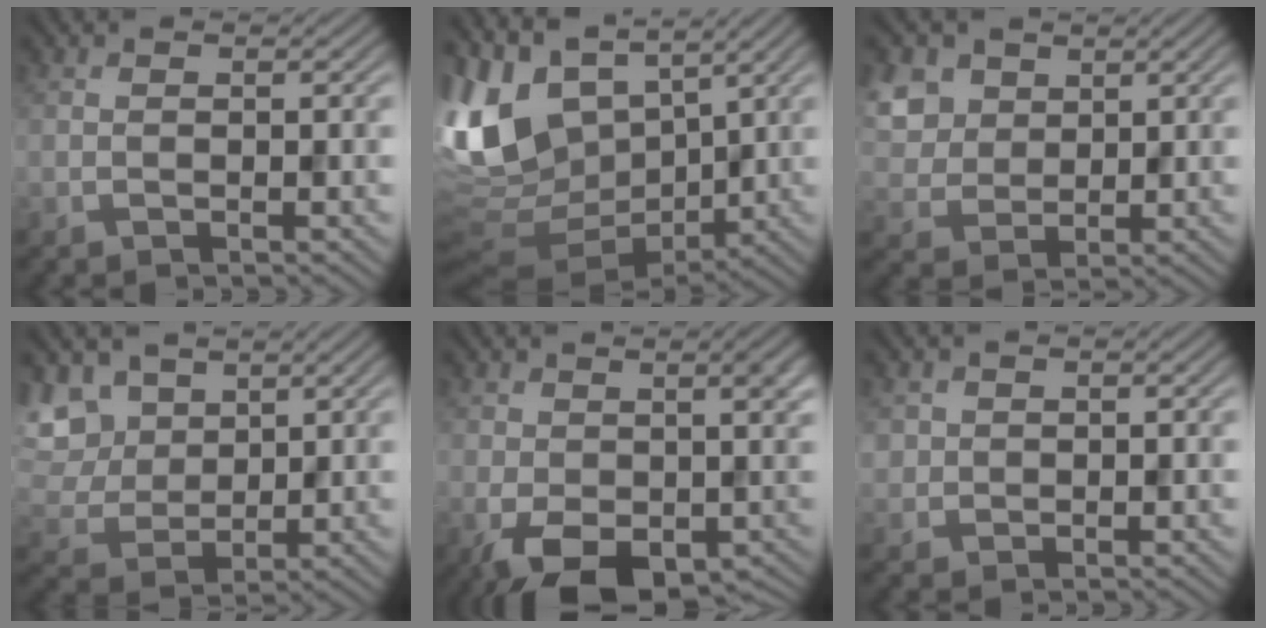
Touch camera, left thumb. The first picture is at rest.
{"total": 13.6, "force": [2.9, 8.5, 10.2], "torque": [-0.258, -0.006, 0.057]}
{"total": 7.4, "force": [3.0, 5.7, 3.8], "torque": [-0.125, 0.010, 0.053]}
{"total": 6.5, "force": [3.2, 4.7, 3.2], "torque": [-0.097, 0.000, 0.049]}
{"total": 10.1, "force": [-2.0, 5.2, 8.5], "torque": [-0.136, -0.024, -0.015]}
{"total": 1.4, "force": [0.4, 1.4, 0.1], "torque": [-0.002, -0.005, 0.008]}